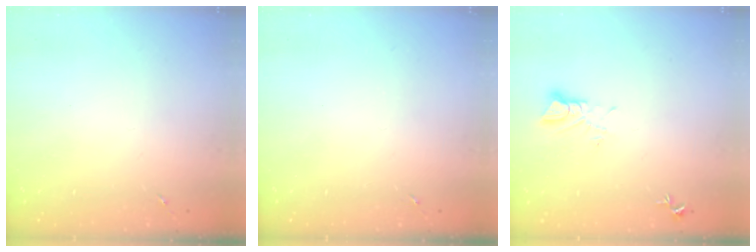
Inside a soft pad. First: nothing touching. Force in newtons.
{"total": 0.0}
{"total": 4.0, "press": 4.0, "slide": 0.3}